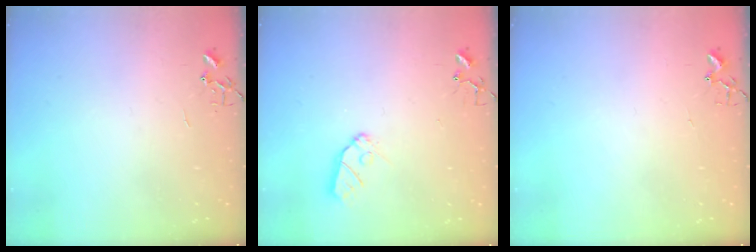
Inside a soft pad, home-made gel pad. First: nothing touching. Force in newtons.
{"total": 8.2, "press": 8.1, "slide": 0.6}
{"total": 7.5, "press": 7.5, "slide": 0.7}